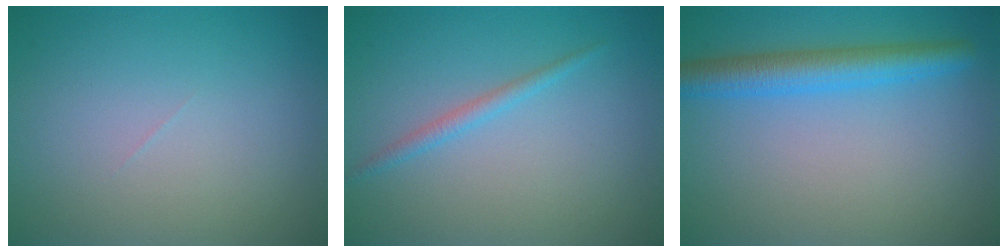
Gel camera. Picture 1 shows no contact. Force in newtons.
{"total": 1.3, "press": 1.3, "slide": 0.1}
{"total": 4.1, "press": 4.1, "slide": 0.3}